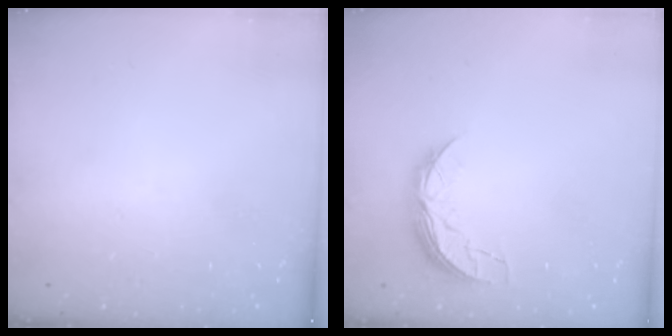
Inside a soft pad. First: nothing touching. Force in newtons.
{"total": 6.9, "press": 6.9, "slide": 0.5}